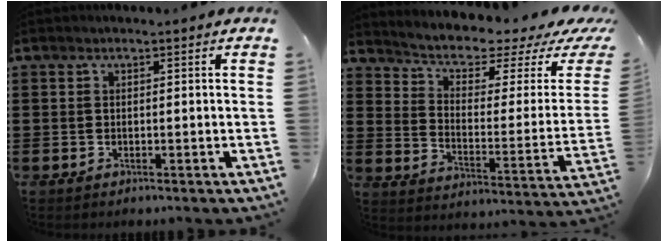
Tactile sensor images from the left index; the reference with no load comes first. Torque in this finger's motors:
{"motor_torque": [2.14, 0.00, 0.50, 0.10]}